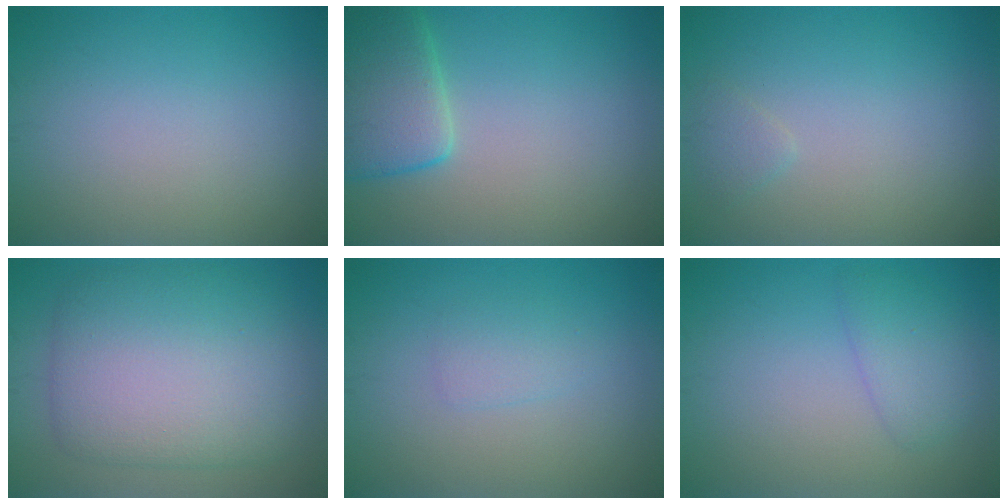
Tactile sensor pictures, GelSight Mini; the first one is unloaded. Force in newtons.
{"total": 5.2, "press": 5.2, "slide": 0.4}
{"total": 0.9, "press": 0.9, "slide": 0.1}
{"total": 9.3, "press": 9.3, "slide": 0.2}
{"total": 1.4, "press": 1.4, "slide": 0.1}
{"total": 2.2, "press": 2.2, "slide": 0.1}